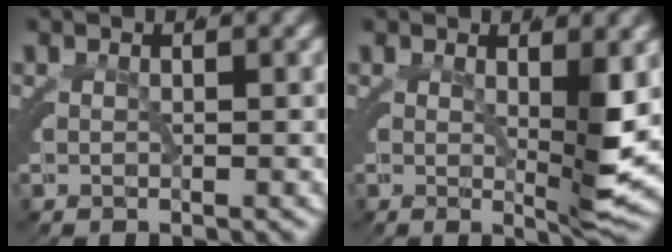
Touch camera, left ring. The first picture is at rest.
{"total": 3.3, "force": [0.0, -0.5, 3.3], "torque": [-0.038, -0.013, 0.003]}